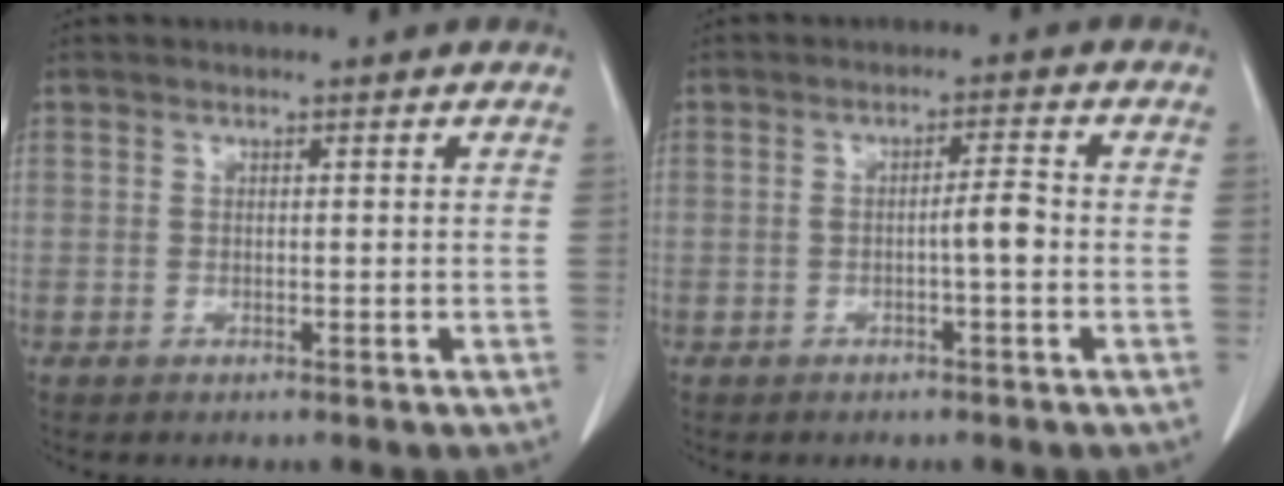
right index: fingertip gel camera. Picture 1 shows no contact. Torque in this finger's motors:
{"motor_torque": [0.13, -0.07, 0.05, 0.05]}